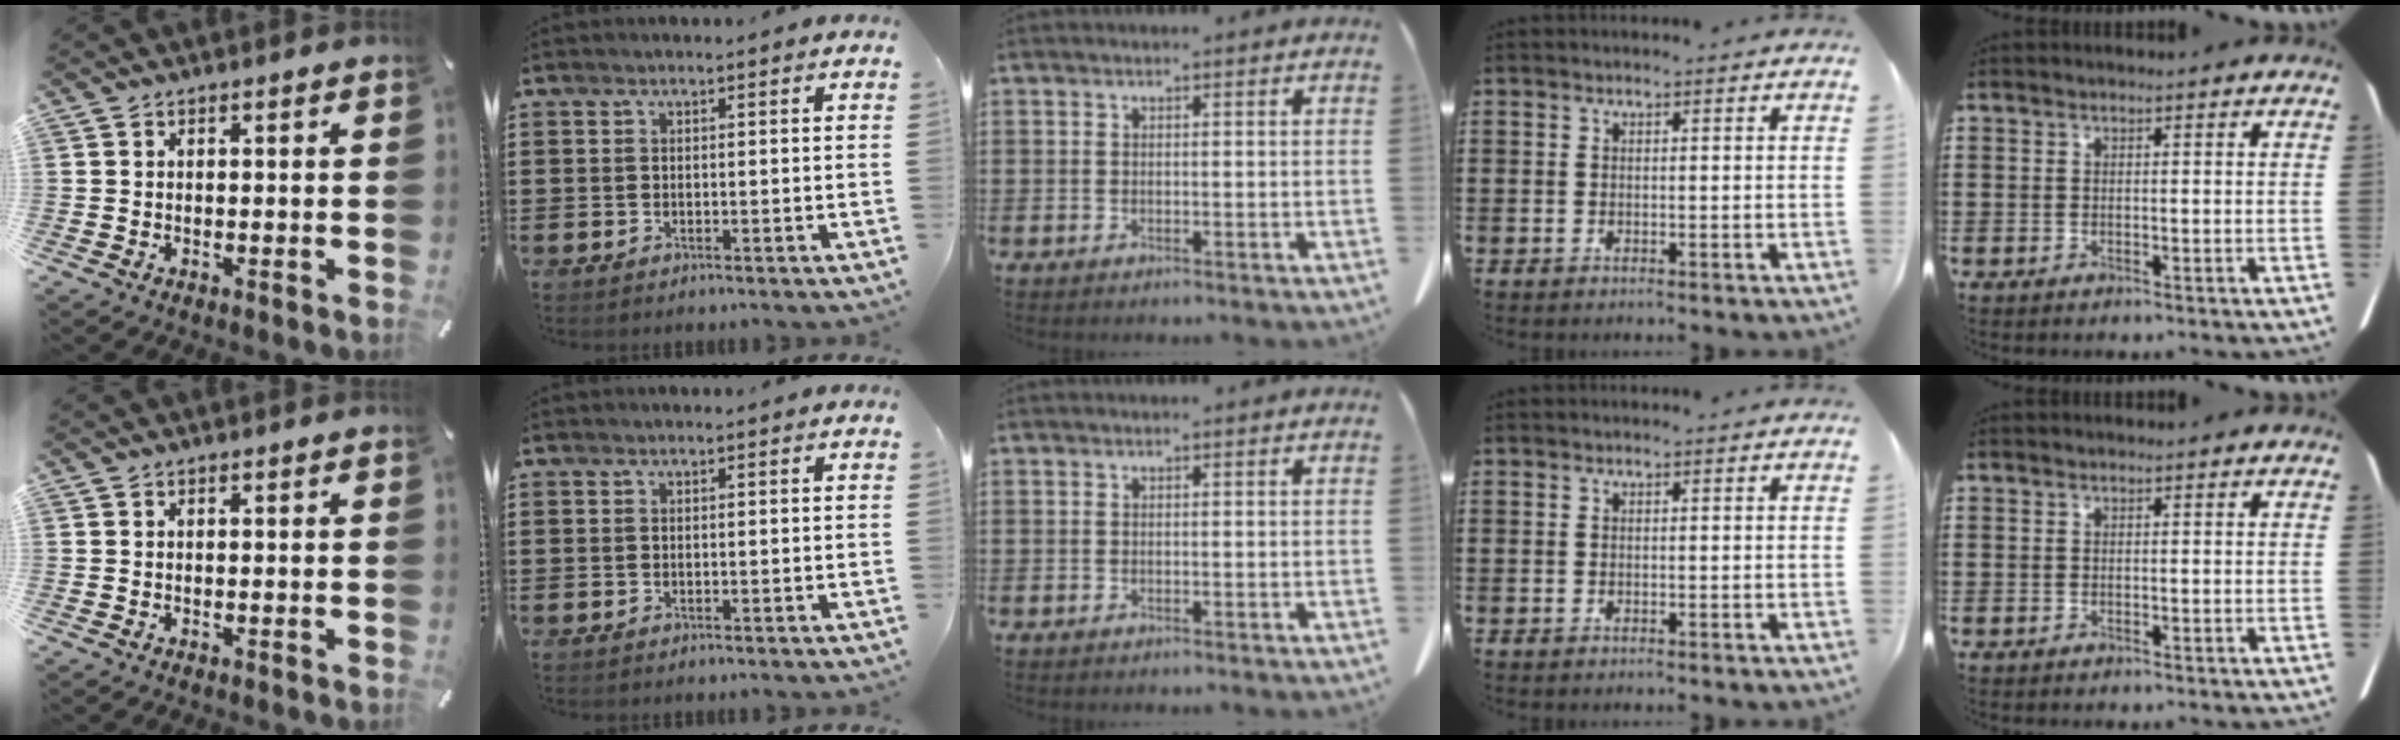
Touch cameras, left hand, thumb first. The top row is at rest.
{}